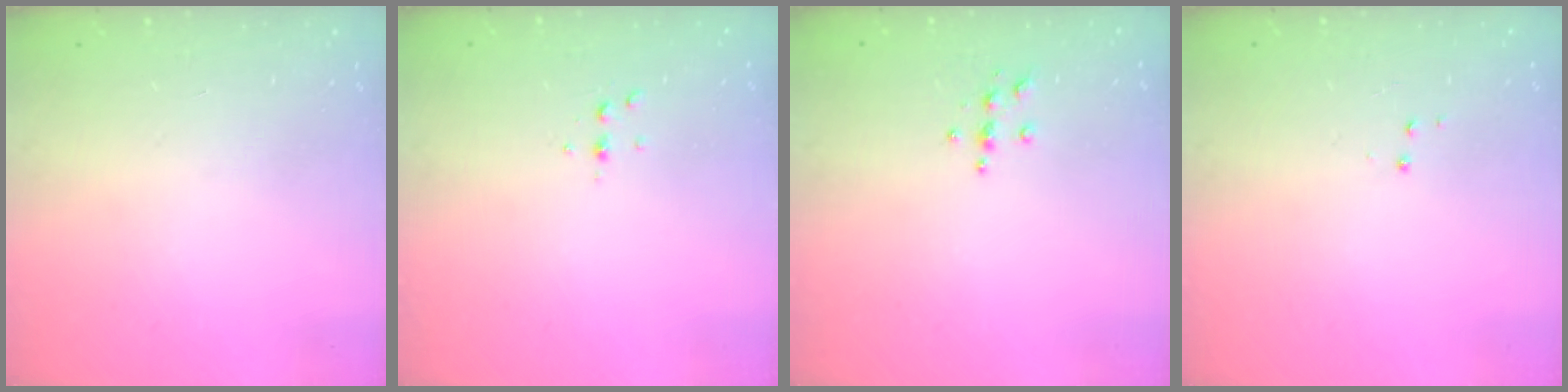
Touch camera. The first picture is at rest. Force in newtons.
{"total": 3.1, "press": 3.1, "slide": 0.5}
{"total": 3.8, "press": 3.8, "slide": 0.4}
{"total": 2.9, "press": 2.8, "slide": 0.4}